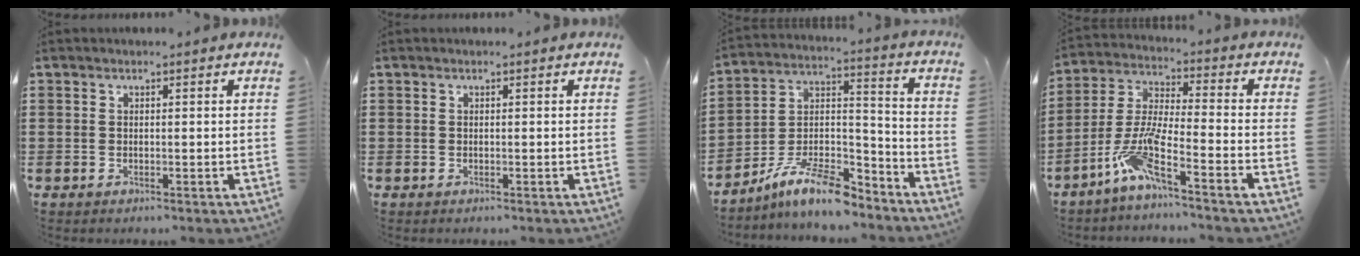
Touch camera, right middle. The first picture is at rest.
{"total": 0.0}
{"total": 10.5, "force": [-8.8, 1.8, 5.4], "torque": [-0.097, 0.021, -0.171]}
{"total": 7.9, "force": [-5.5, 0.6, 5.6], "torque": [-0.135, -0.019, -0.114]}